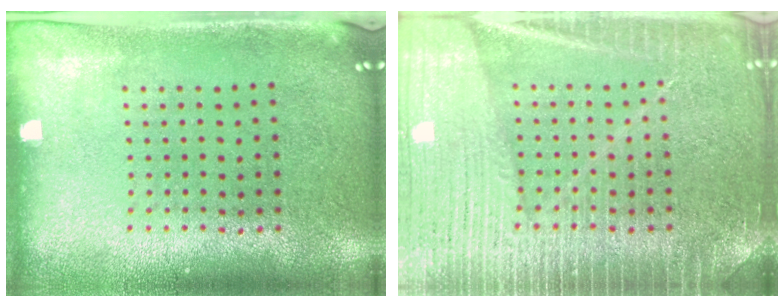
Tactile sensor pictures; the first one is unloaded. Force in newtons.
{"total": 6.5, "press": 6.4, "slide": 0.8}